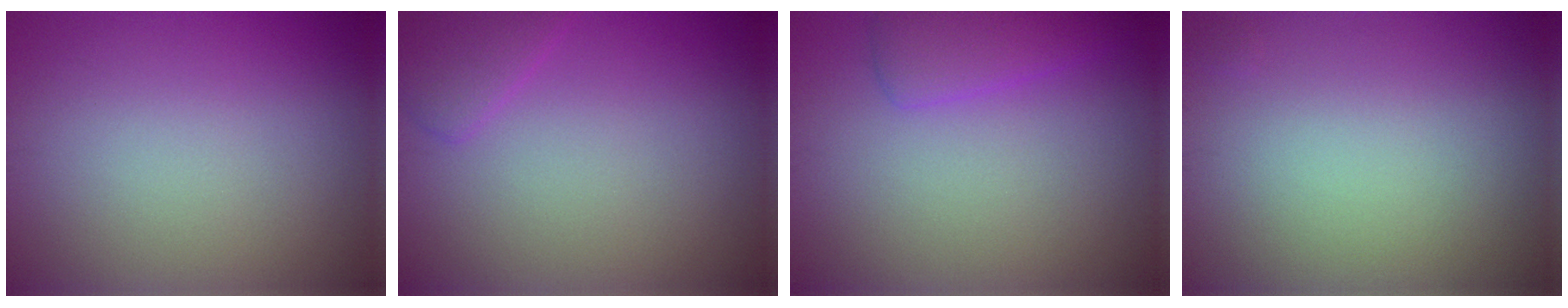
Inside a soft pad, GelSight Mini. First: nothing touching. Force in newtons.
{"total": 1.9, "press": 1.9, "slide": 0.1}
{"total": 2.6, "press": 2.6, "slide": 0.2}
{"total": 0.0}